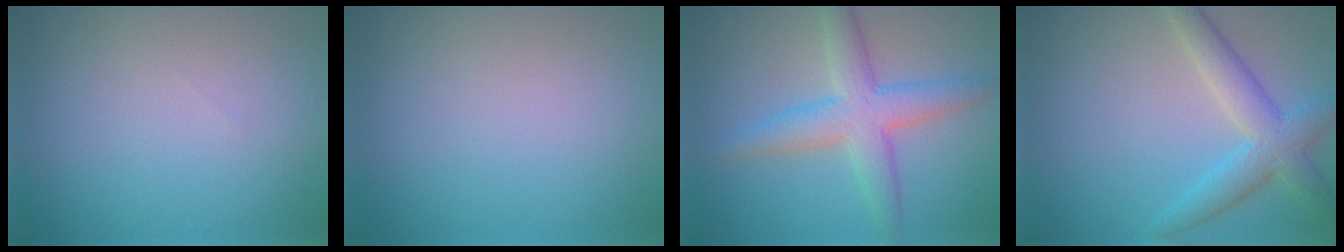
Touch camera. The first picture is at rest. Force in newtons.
{"total": 0.0}
{"total": 5.1, "press": 5.1, "slide": 0.2}
{"total": 4.5, "press": 4.5, "slide": 0.1}